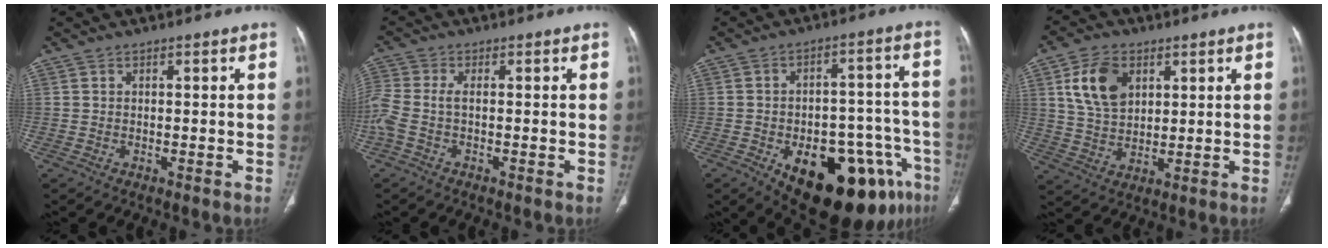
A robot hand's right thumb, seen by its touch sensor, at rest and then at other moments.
{"total": 6.2, "force": [-1.3, 2.8, 5.4], "torque": [-0.155, 0.014, -0.031]}
{"total": 24.4, "force": [-11.5, 11.8, 18.0], "torque": [-0.178, 0.053, -0.143]}
{"total": 10.3, "force": [3.9, 6.8, 6.7], "torque": [-0.108, -0.012, 0.079]}